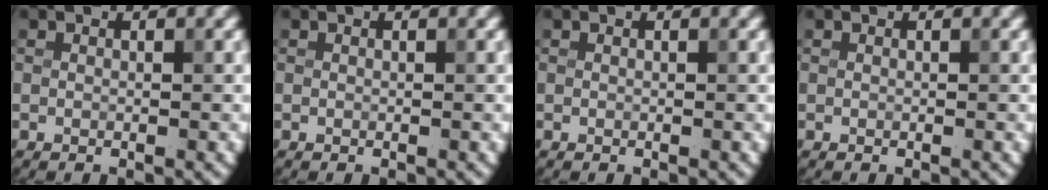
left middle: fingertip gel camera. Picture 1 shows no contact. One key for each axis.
{"total": 0.0}
{"total": 0.0}
{"total": 0.0}